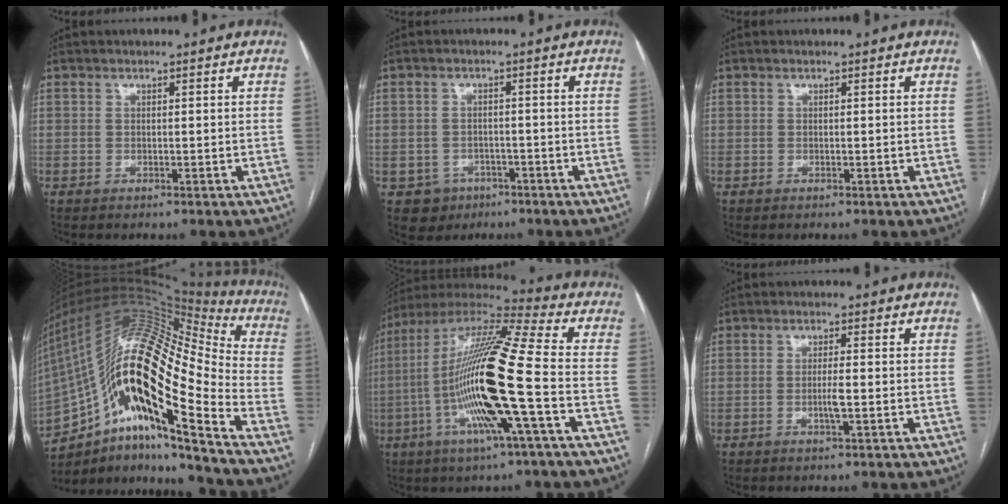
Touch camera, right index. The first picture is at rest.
{"total": 4.6, "force": [-2.1, 4.1, 0.2], "torque": [0.002, 0.012, -0.025]}
{"total": 0.0}
{"total": 27.0, "force": [-13.1, 5.8, 22.9], "torque": [-0.409, 0.031, -0.229]}
{"total": 20.7, "force": [-4.1, 0.5, 20.3], "torque": [-0.401, -0.010, -0.087]}
{"total": 2.3, "force": [-0.4, 0.1, 2.3], "torque": [-0.040, -0.001, -0.007]}